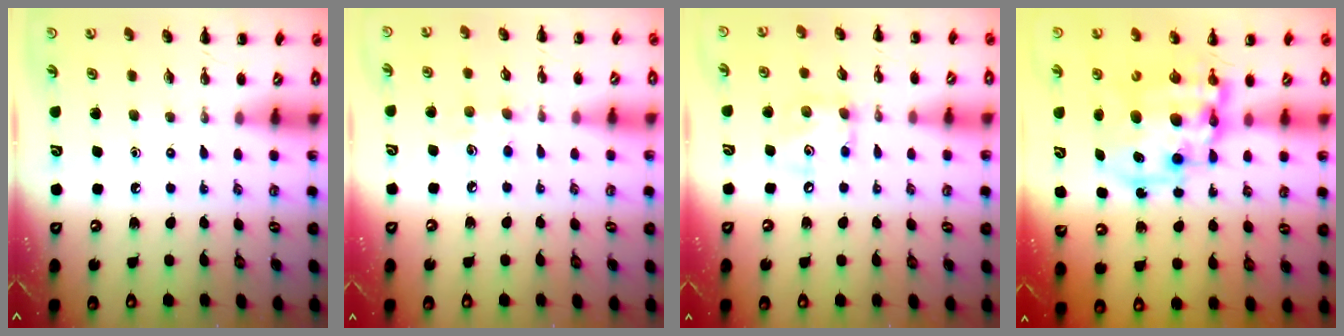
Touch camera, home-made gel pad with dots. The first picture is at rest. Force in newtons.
{"total": 6.5, "press": 6.3, "slide": 1.6}
{"total": 7.4, "press": 7.4, "slide": 1.0}
{"total": 13.2, "press": 12.9, "slide": 2.8}